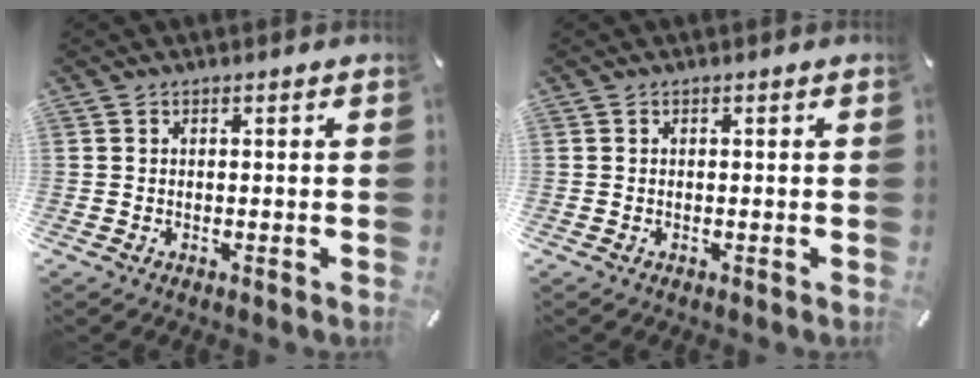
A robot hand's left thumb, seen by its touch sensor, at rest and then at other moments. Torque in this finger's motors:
{"motor_torque": [0.00, 0.08, -0.07, -0.01, 0.02]}